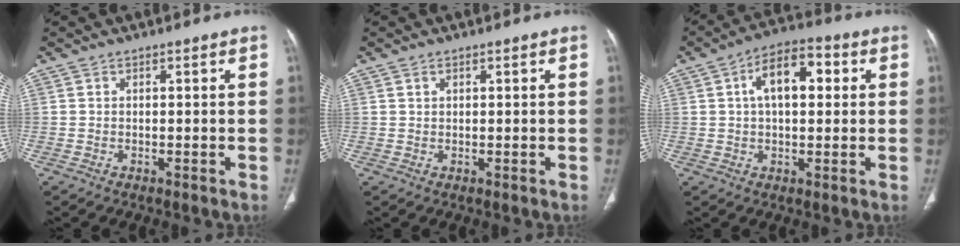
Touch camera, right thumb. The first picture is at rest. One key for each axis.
{"total": 0.9, "fx": 0.5, "fy": 0.6, "fz": 0.5, "tx": -0.007, "ty": -0.002, "tz": 0.009}
{"total": 10.3, "fx": 2.4, "fy": 5.5, "fz": 8.4, "tx": -0.121, "ty": 0.021, "tz": 0.029}